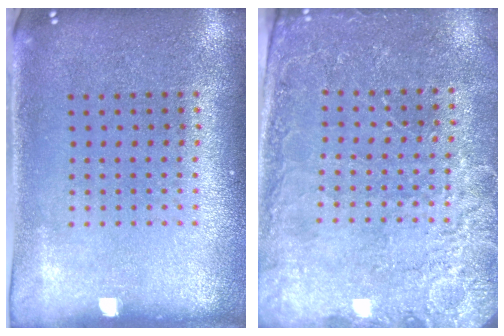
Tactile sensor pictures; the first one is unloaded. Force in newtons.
{"total": 2.8, "press": 2.7, "slide": 0.4}